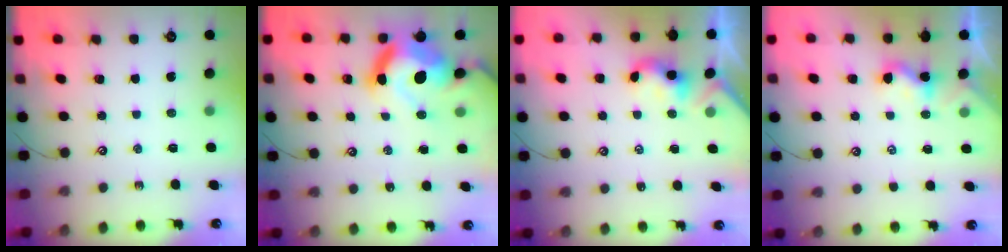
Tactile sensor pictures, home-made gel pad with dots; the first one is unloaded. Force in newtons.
{"total": 18.4, "press": 18.2, "slide": 2.3}
{"total": 2.0, "press": 2.0, "slide": 0.3}
{"total": 2.3, "press": 2.3, "slide": 0.2}